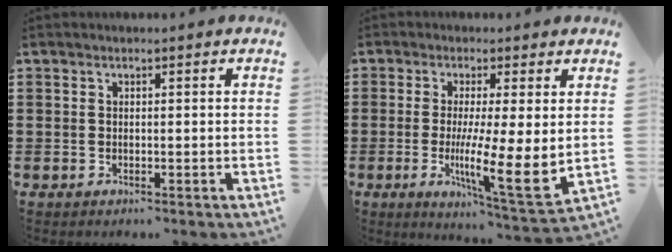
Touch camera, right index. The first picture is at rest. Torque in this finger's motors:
{"motor_torque": [1.92, 0.09, 0.84, 0.19]}